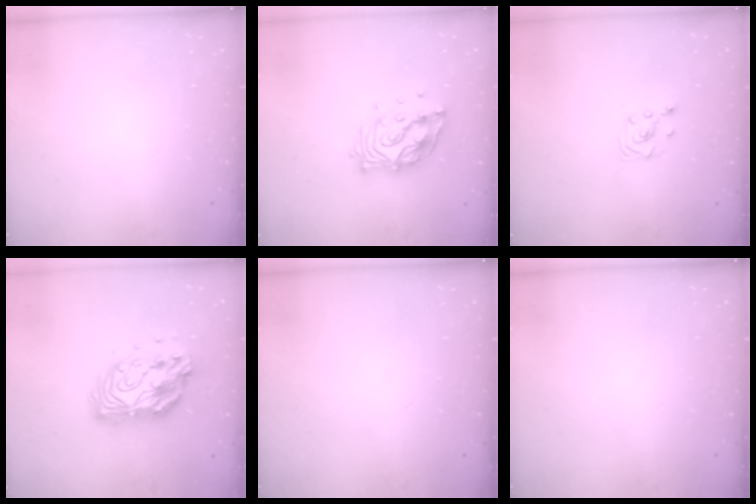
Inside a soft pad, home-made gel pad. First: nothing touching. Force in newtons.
{"total": 13.7, "press": 13.7, "slide": 1.2}
{"total": 2.9, "press": 2.9, "slide": 0.4}
{"total": 12.8, "press": 12.8, "slide": 0.9}
{"total": 0.0}
{"total": 0.0}